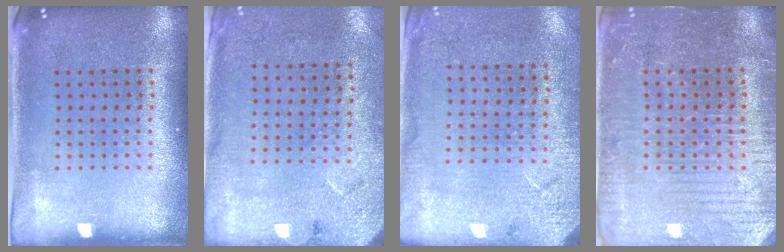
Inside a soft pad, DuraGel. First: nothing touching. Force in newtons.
{"total": 2.7, "press": 2.2, "slide": 1.6}
{"total": 2.6, "press": 2.5, "slide": 0.8}
{"total": 3.5, "press": 3.4, "slide": 0.9}